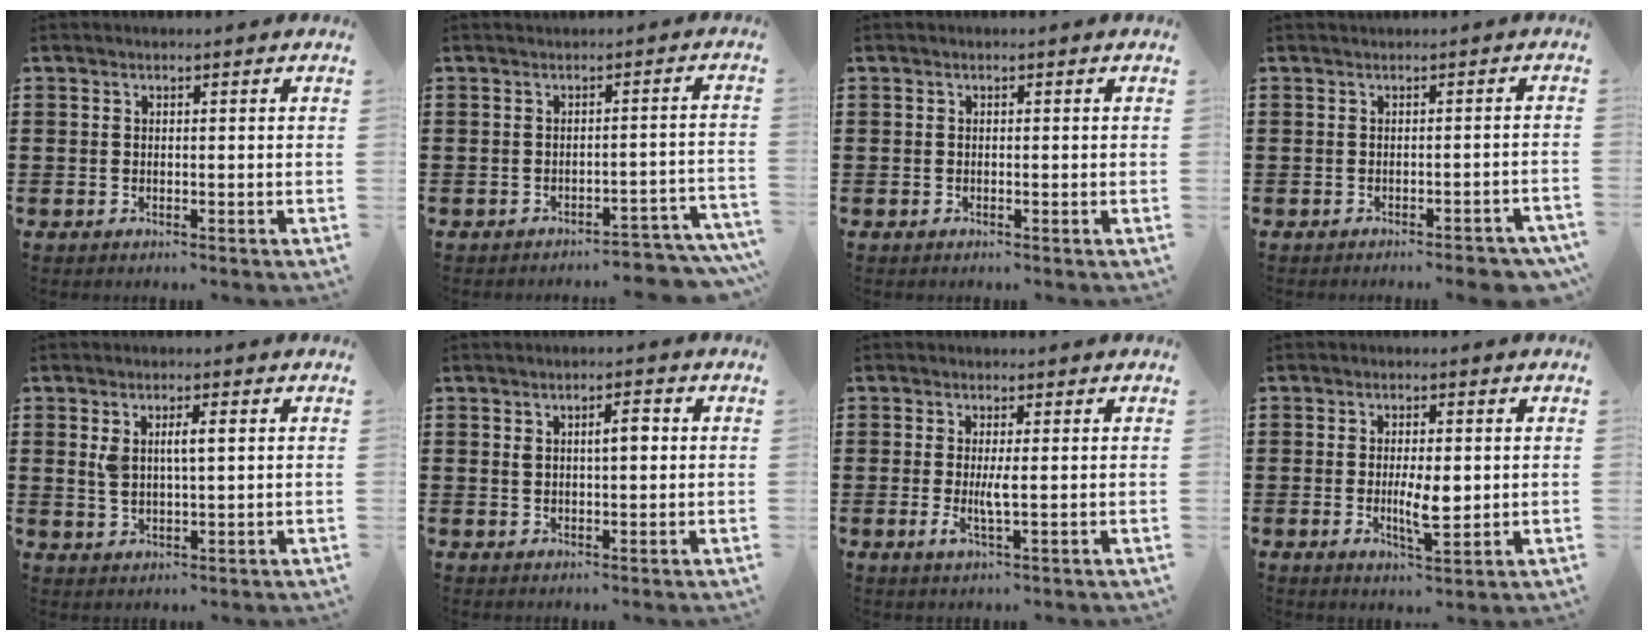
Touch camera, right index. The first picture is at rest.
{"total": 2.7, "force": [-2.5, 0.0, 0.9], "torque": [-0.020, -0.003, -0.054]}
{"total": 0.0}
{"total": 1.8, "force": [-1.6, 0.0, 0.9], "torque": [-0.019, -0.003, -0.031]}
{"total": 4.0, "force": [1.1, 1.4, 3.5], "torque": [-0.072, 0.007, 0.017]}
{"total": 3.3, "force": [0.8, 1.0, 3.0], "torque": [-0.052, 0.005, 0.008]}
{"total": 3.2, "force": [-0.2, 0.1, 3.2], "torque": [-0.064, -0.008, -0.006]}
{"total": 5.1, "force": [-0.3, 1.7, 4.8], "torque": [-0.092, 0.000, -0.007]}